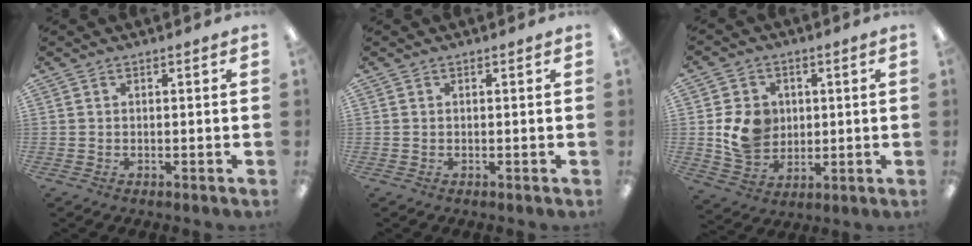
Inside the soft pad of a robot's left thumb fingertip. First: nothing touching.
{"total": 0.0}
{"total": 9.8, "force": [1.0, 8.5, 4.7], "torque": [-0.092, 0.009, 0.027]}